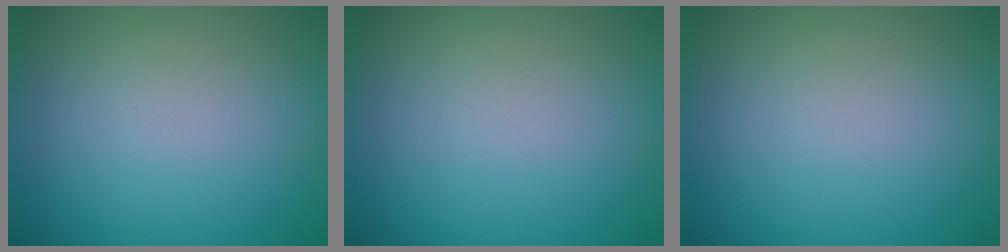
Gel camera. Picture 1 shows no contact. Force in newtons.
{"total": 0.0}
{"total": 0.0}